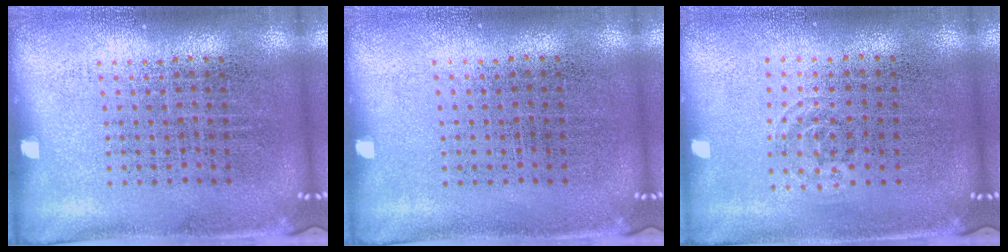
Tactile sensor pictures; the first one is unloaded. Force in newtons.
{"total": 0.0}
{"total": 0.8, "press": 0.6, "slide": 0.5}